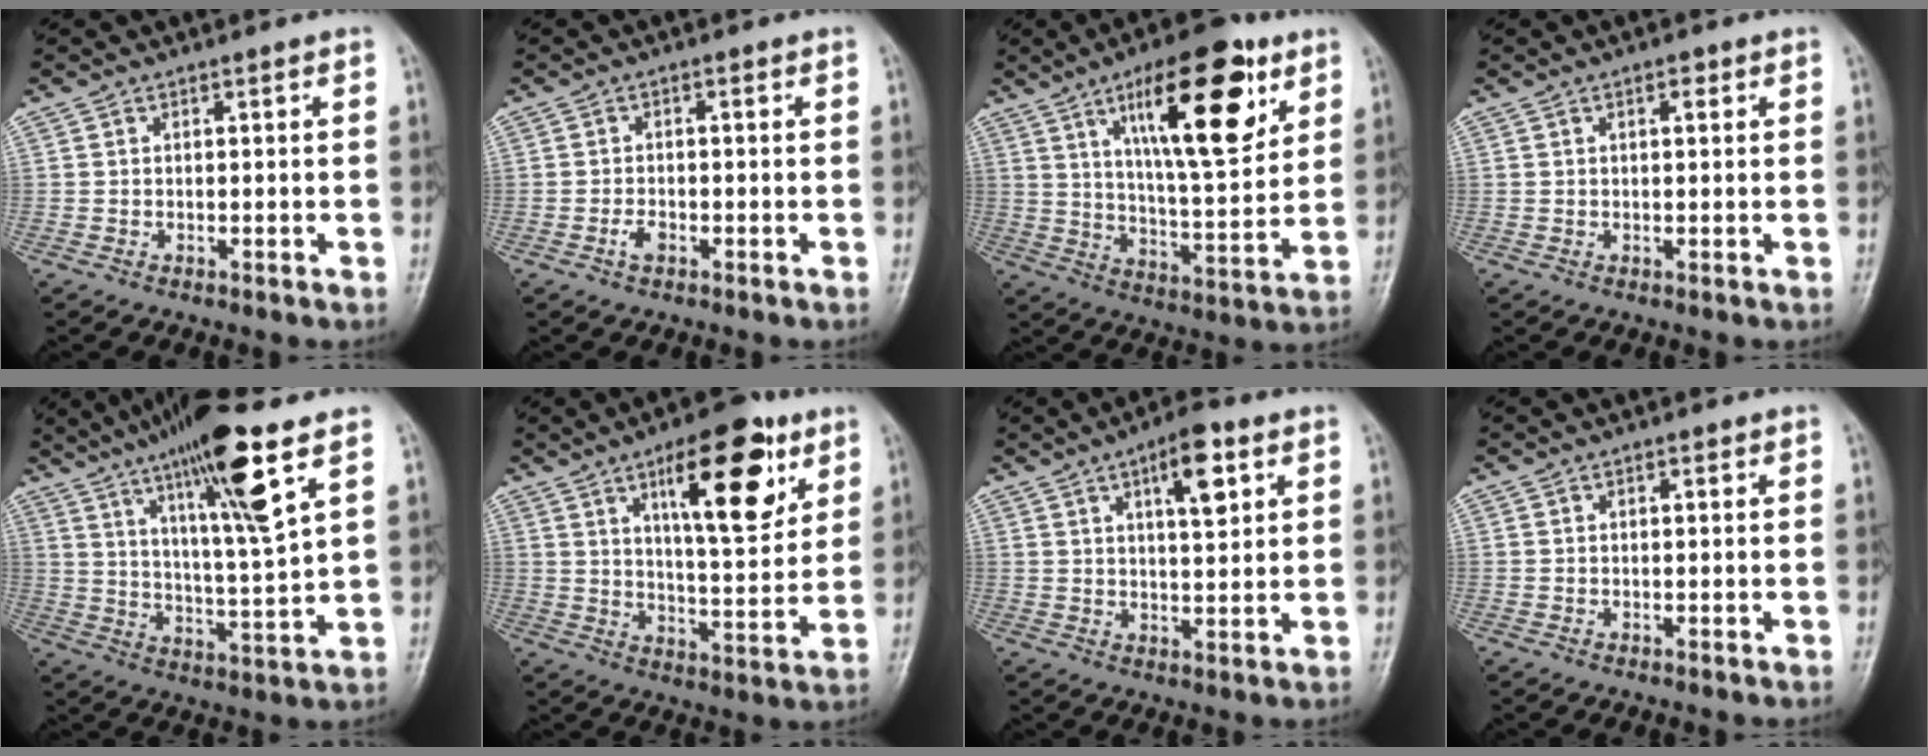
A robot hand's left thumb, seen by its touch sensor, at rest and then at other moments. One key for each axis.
{"total": 2.2, "fx": -1.1, "fy": 1.2, "fz": 1.5, "tx": -0.027, "ty": 0.008, "tz": -0.021}
{"total": 20.0, "fx": 9.6, "fy": 6.6, "fz": 16.3, "tx": -0.220, "ty": -0.042, "tz": 0.155}
{"total": 1.6, "fx": 0.7, "fy": 0.7, "fz": 1.2, "tx": -0.015, "ty": 0.001, "tz": 0.008}
{"total": 17.5, "fx": 9.5, "fy": 2.0, "fz": 14.5, "tx": -0.242, "ty": -0.042, "tz": 0.164}
{"total": 17.1, "fx": 8.3, "fy": 6.0, "fz": 13.6, "tx": -0.171, "ty": -0.037, "tz": 0.127}
{"total": 8.5, "fx": 3.8, "fy": 3.0, "fz": 7.0, "tx": -0.092, "ty": -0.013, "tz": 0.056}
{"total": 0.5, "fx": 0.2, "fy": 0.3, "fz": 0.4, "tx": -0.007, "ty": 0.000, "tz": 0.002}